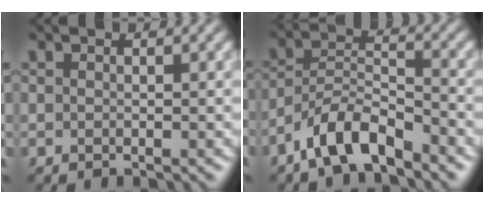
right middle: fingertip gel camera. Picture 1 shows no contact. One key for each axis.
{"total": 5.3, "fx": -4.0, "fy": 1.6, "fz": 3.1, "tx": -0.052, "ty": 0.004, "tz": -0.081}